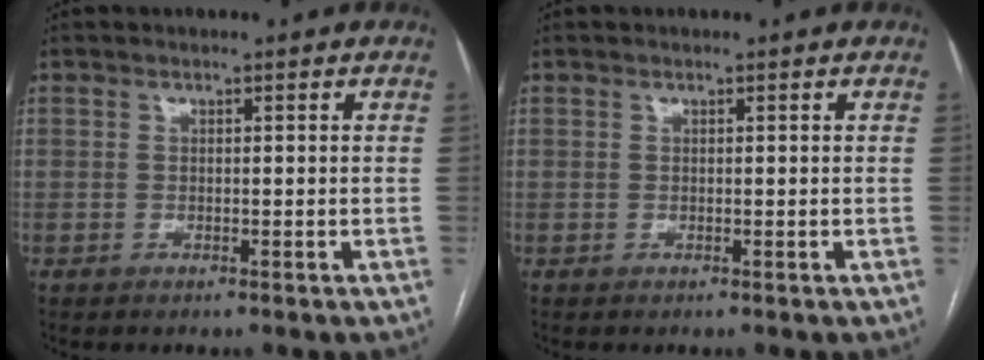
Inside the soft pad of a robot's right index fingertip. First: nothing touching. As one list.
[{"total": 0.0}]